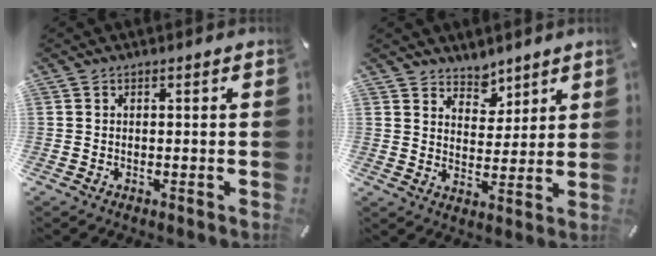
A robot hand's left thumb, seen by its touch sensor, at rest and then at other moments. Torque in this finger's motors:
{"motor_torque": [0.14, -0.42, 0.02, -0.08, -0.01]}